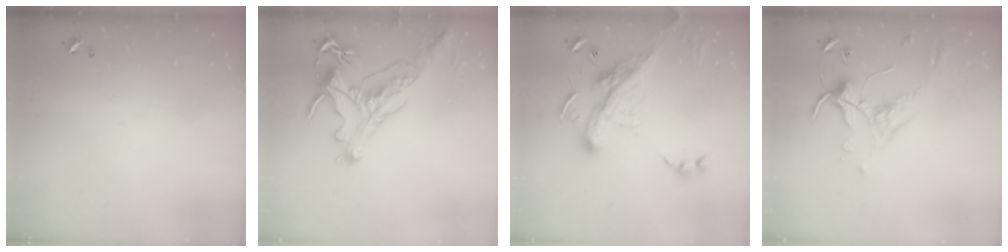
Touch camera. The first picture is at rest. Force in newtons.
{"total": 1.2, "press": 0.9, "slide": 0.9}
{"total": 6.7, "press": 6.7, "slide": 1.0}
{"total": 0.7, "press": 0.6, "slide": 0.4}